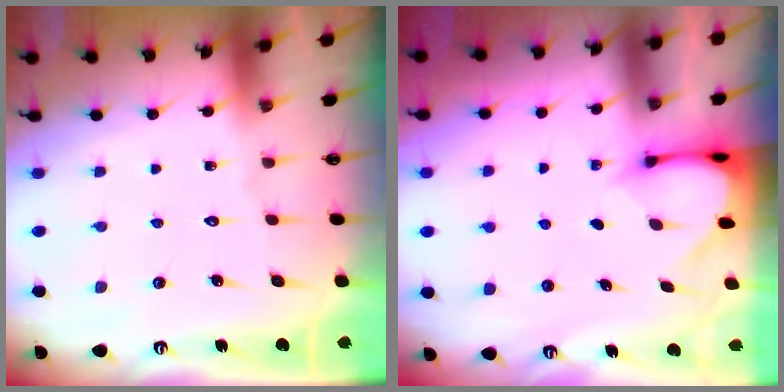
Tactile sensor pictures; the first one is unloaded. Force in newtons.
{"total": 2.9, "press": 2.9, "slide": 0.2}